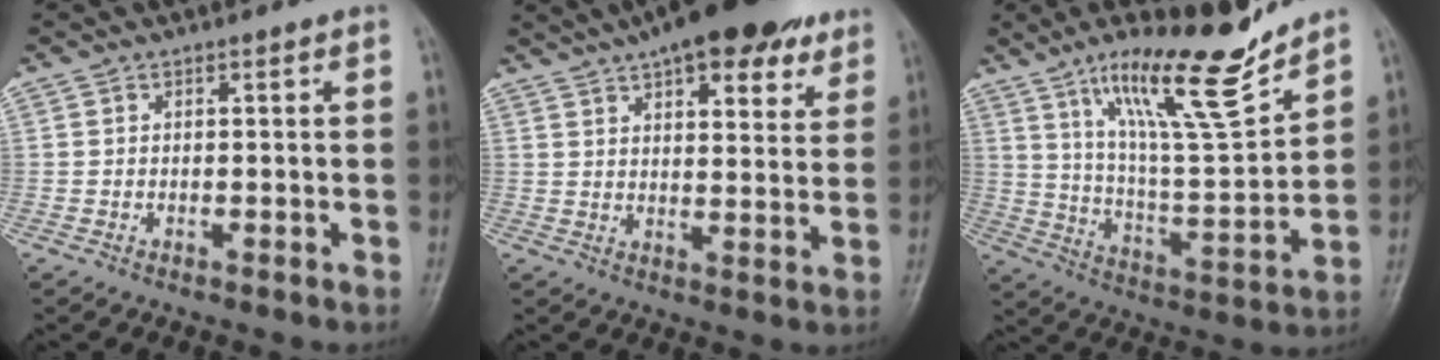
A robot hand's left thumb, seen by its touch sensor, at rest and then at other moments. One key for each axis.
{"total": 19.3, "fx": 12.7, "fy": 7.4, "fz": 12.5, "tx": -0.157, "ty": -0.015, "tz": 0.177}
{"total": 18.4, "fx": 13.1, "fy": 3.2, "fz": 12.5, "tx": -0.183, "ty": -0.081, "tz": 0.229}